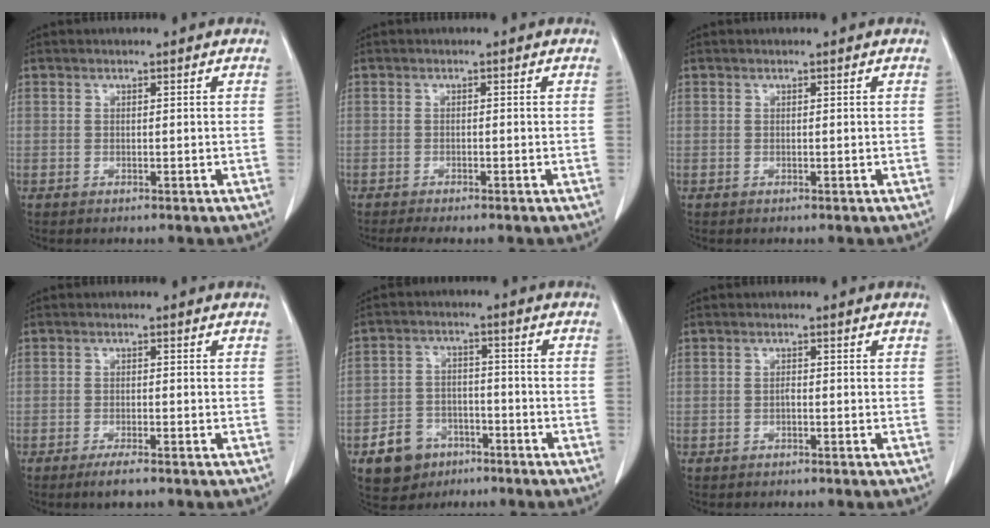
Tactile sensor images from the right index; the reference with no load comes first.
{"total": 2.1, "force": [-1.5, 0.4, 1.4], "torque": [-0.026, -0.005, -0.024]}
{"total": 0.0}
{"total": 2.7, "force": [-1.9, 0.3, 1.9], "torque": [-0.034, -0.004, -0.032]}
{"total": 7.2, "force": [-4.0, 5.7, 2.0], "torque": [-0.042, 0.016, -0.057]}
{"total": 0.5, "force": [-0.3, 0.1, 0.4], "torque": [-0.010, 0.001, -0.006]}